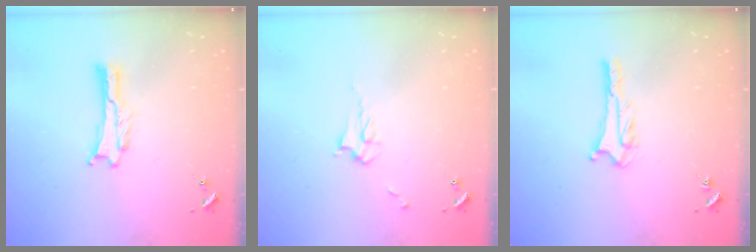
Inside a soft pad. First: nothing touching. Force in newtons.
{"total": 2.9, "press": 2.9, "slide": 0.4}
{"total": 2.8, "press": 2.8, "slide": 0.2}